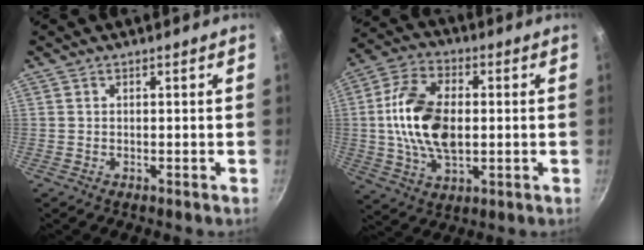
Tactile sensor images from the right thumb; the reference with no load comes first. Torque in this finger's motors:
{"motor_torque": [2.28, 2.25, 1.57, -0.30, 0.21]}